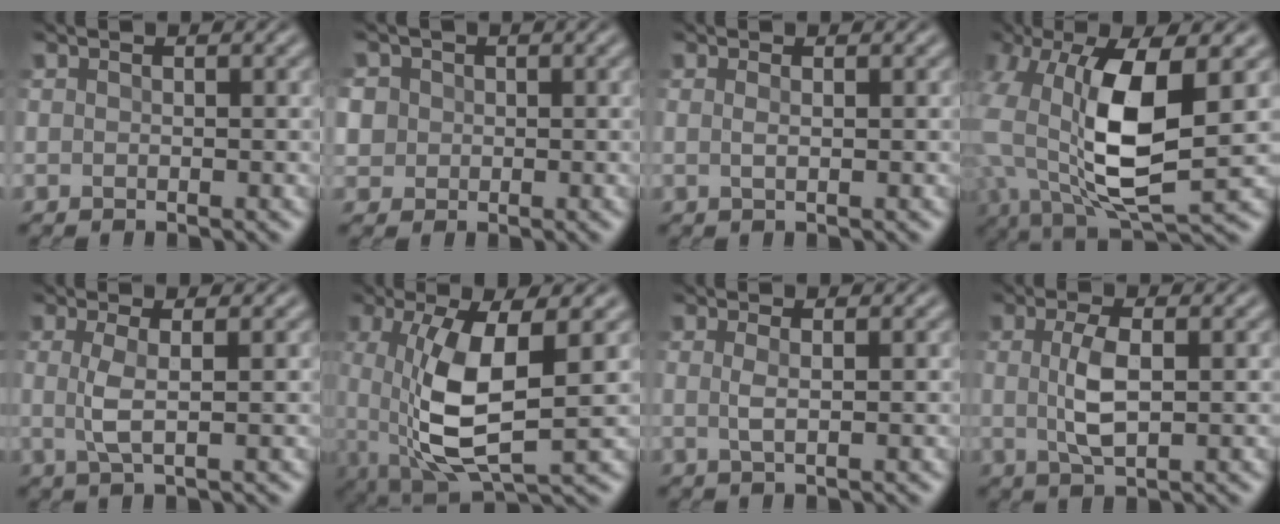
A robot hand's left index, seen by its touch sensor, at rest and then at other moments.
{"total": 3.9, "force": [0.6, 3.6, 1.2], "torque": [-0.034, 0.021, 0.004]}
{"total": 0.8, "force": [0.1, 0.1, 0.8], "torque": [-0.019, 0.000, 0.003]}
{"total": 10.2, "force": [1.1, 4.2, 9.3], "torque": [-0.203, -0.011, 0.029]}
{"total": 2.2, "force": [0.0, 0.1, 2.2], "torque": [-0.054, 0.001, 0.000]}
{"total": 8.4, "force": [-0.2, 2.8, 7.9], "torque": [-0.174, -0.011, 0.002]}
{"total": 1.2, "force": [0.1, 0.0, 1.2], "torque": [-0.030, 0.001, 0.002]}
{"total": 3.5, "force": [0.1, 1.1, 3.3], "torque": [-0.074, 0.003, 0.003]}